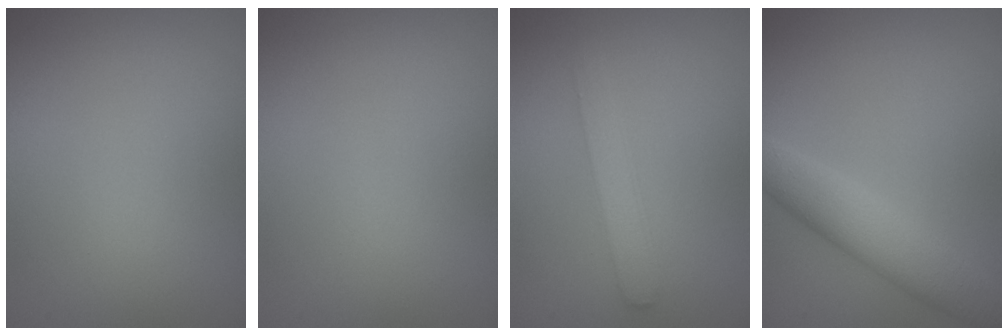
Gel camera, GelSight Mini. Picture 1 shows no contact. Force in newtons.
{"total": 0.0}
{"total": 2.0, "press": 2.0, "slide": 0.0}
{"total": 4.9, "press": 4.9, "slide": 0.1}